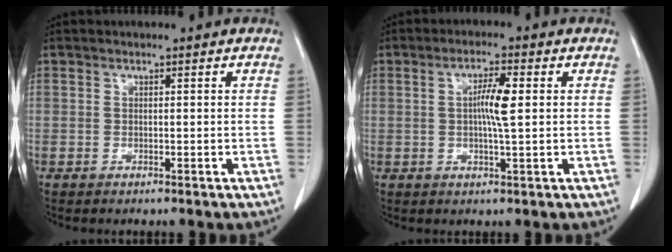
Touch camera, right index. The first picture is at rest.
{"total": 4.8, "force": [0.5, 0.2, 4.8], "torque": [-0.089, 0.000, 0.008]}